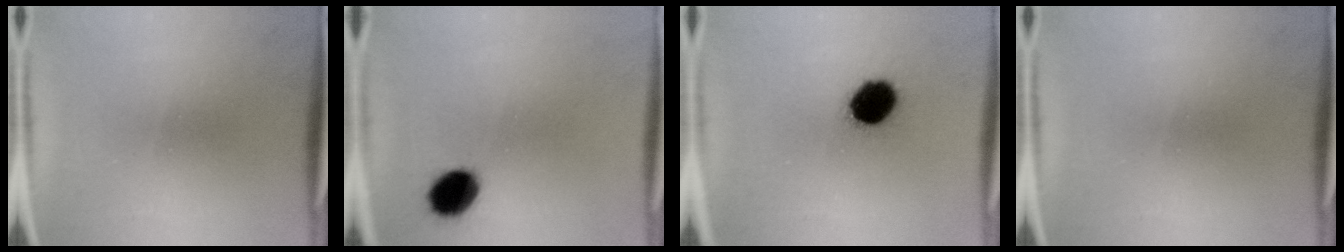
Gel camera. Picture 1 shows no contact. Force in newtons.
{"total": 8.8}
{"total": 10.8}
{"total": 0.0}